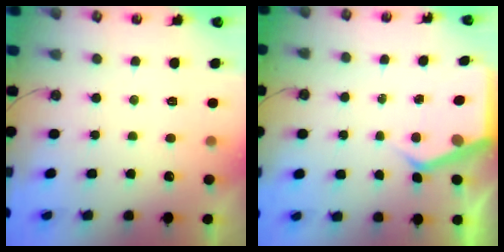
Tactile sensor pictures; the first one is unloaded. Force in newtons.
{"total": 4.6, "press": 4.6, "slide": 0.5}